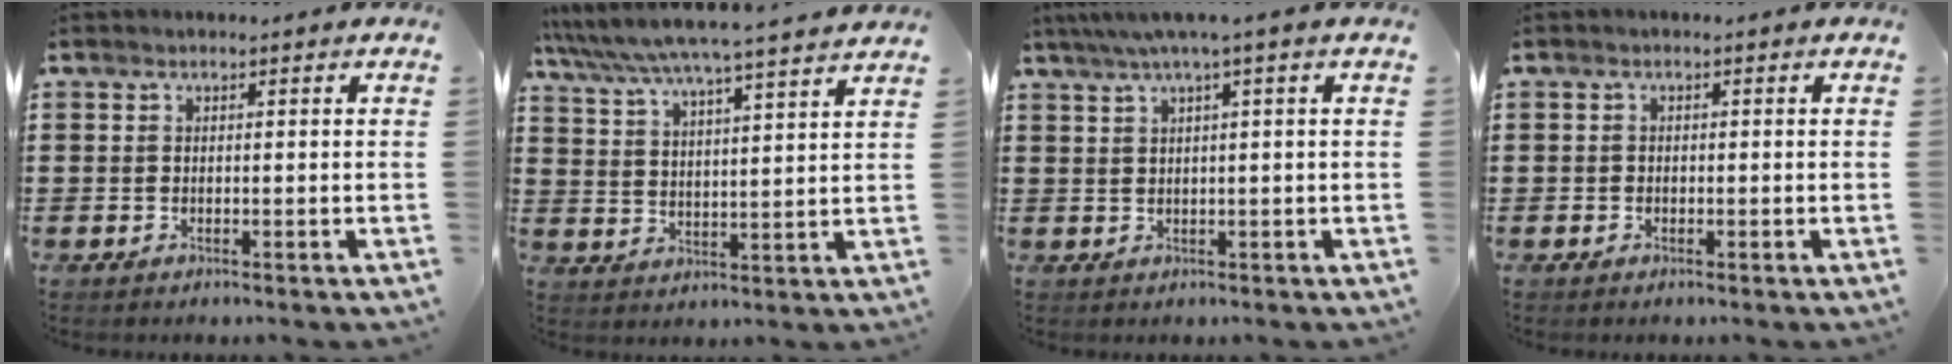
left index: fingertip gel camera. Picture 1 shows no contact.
{"total": 5.8, "force": [5.5, -0.5, 1.9], "torque": [-0.060, -0.037, 0.091]}
{"total": 2.7, "force": [1.1, -0.4, 2.5], "torque": [-0.048, -0.004, 0.017]}
{"total": 0.7, "force": [-0.3, 0.6, 0.2], "torque": [-0.005, 0.002, -0.007]}